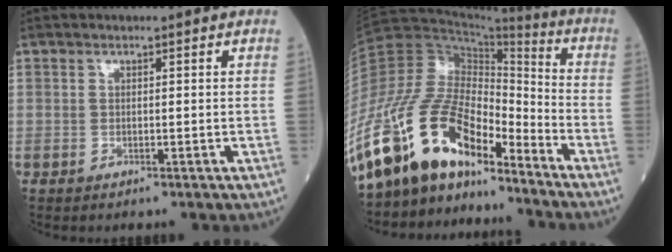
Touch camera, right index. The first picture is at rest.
{"total": 18.8, "force": [-14.8, 6.6, 9.5], "torque": [-0.196, 0.039, -0.273]}